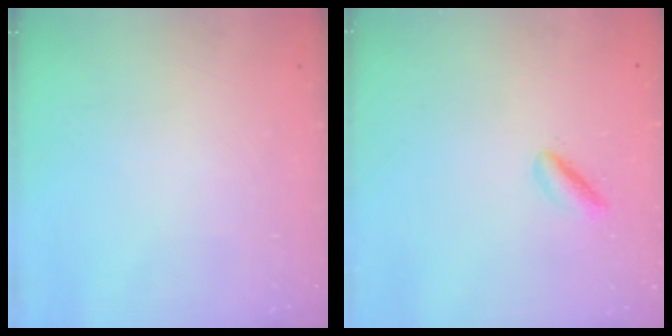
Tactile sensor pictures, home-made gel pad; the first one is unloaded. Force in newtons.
{"total": 1.8, "press": 1.7, "slide": 0.4}